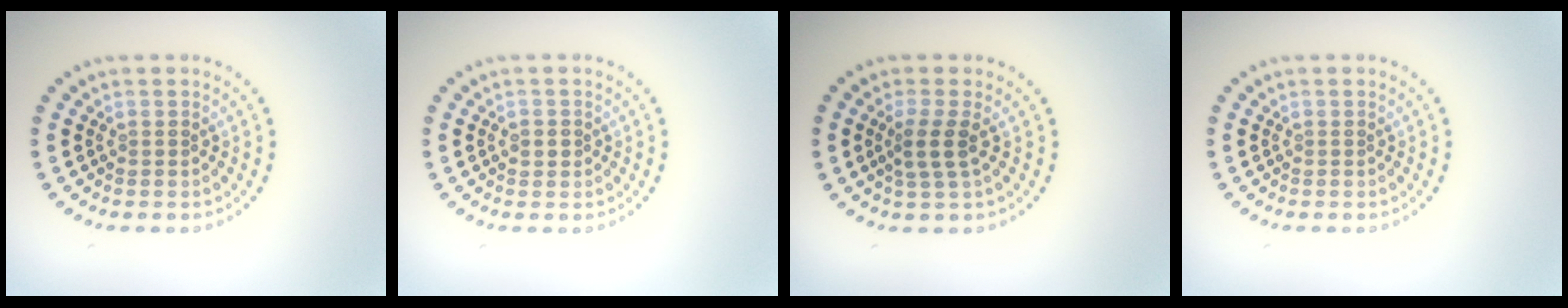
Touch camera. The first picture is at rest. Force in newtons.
{"total": 1.0, "press": 1.0, "slide": 0.3}
{"total": 2.3, "press": 1.9, "slide": 1.4}
{"total": 0.0}